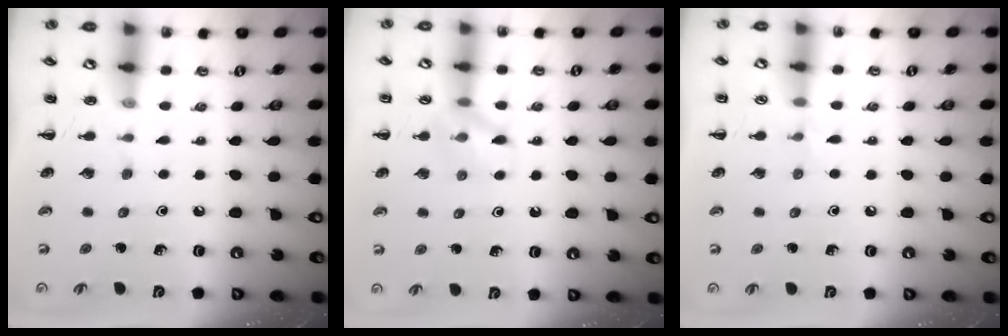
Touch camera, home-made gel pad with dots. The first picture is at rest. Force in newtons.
{"total": 8.8, "press": 8.8, "slide": 0.7}
{"total": 3.4, "press": 3.2, "slide": 1.3}